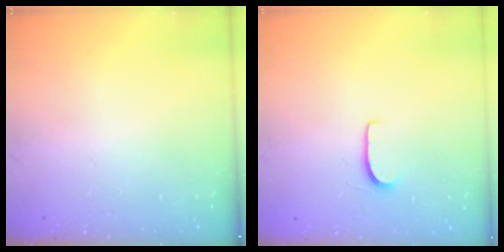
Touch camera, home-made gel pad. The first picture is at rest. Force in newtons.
{"total": 5.8, "press": 5.8, "slide": 0.4}